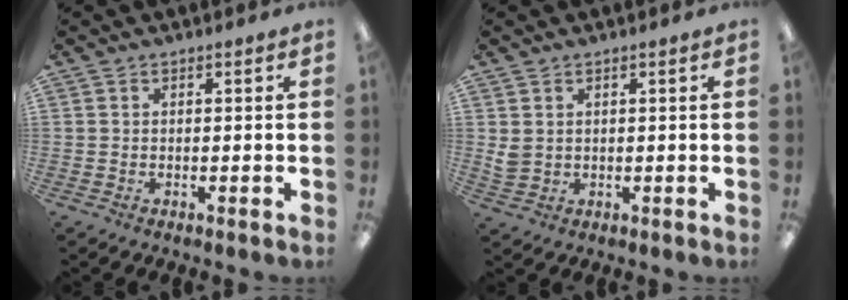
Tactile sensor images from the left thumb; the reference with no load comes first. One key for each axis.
{"total": 2.7, "fx": 1.1, "fy": 2.1, "fz": 1.3, "tx": -0.019, "ty": -0.001, "tz": 0.020}